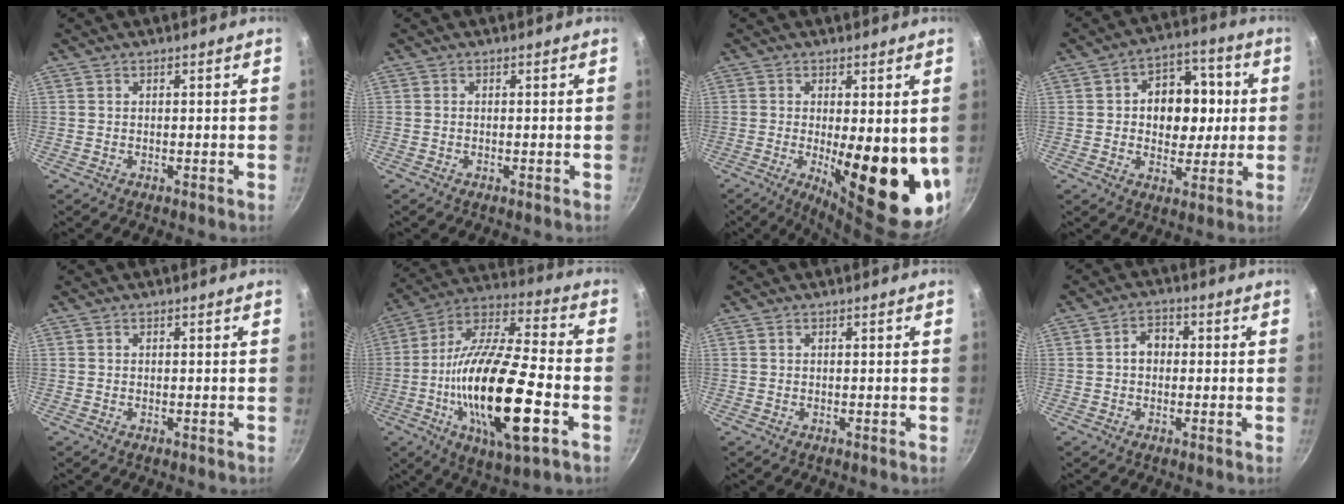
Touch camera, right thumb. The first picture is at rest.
{"total": 0.0}
{"total": 17.4, "force": [-1.5, 5.7, 16.4], "torque": [-0.197, -0.033, -0.009]}
{"total": 13.2, "force": [1.2, 10.0, 8.5], "torque": [-0.071, 0.009, 0.008]}
{"total": 0.0}
{"total": 26.2, "force": [-6.6, 8.6, 23.8], "torque": [-0.427, 0.016, -0.124]}
{"total": 0.0}
{"total": 4.0, "force": [0.1, 3.1, 2.5], "torque": [-0.017, 0.012, -0.004]}